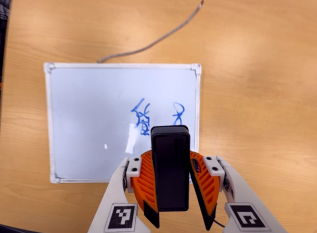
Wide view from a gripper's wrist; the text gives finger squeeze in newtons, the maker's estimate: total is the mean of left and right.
{"total": 8.6, "left": 8.9, "right": 8.2}